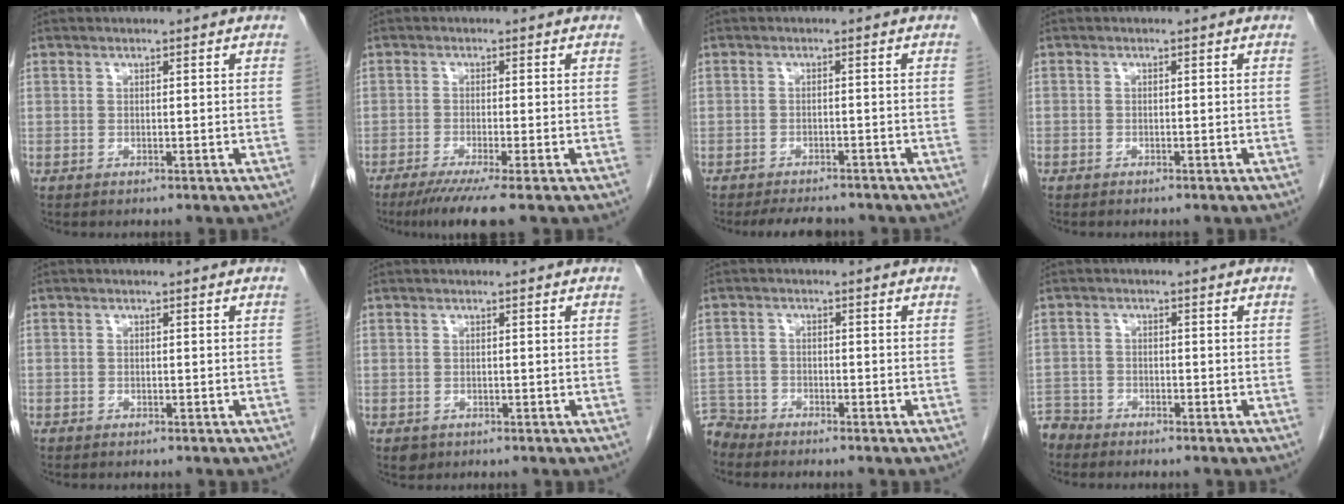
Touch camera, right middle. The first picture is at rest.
{"total": 6.0, "force": [-4.3, -0.6, 4.2], "torque": [-0.064, -0.017, -0.073]}
{"total": 6.0, "force": [-5.3, 1.9, 1.9], "torque": [-0.027, -0.006, -0.073]}
{"total": 0.6, "force": [-0.5, 0.4, 0.1], "torque": [-0.003, 0.002, -0.008]}
{"total": 0.8, "force": [-0.7, 0.5, 0.1], "torque": [-0.004, 0.002, -0.010]}
{"total": 1.4, "force": [-0.8, 1.1, 0.3], "torque": [-0.010, 0.001, -0.007]}
{"total": 4.5, "force": [-4.3, 1.2, -0.8], "torque": [0.021, -0.007, -0.084]}
{"total": 3.9, "force": [-3.7, 1.2, -0.5], "torque": [0.014, -0.005, -0.072]}